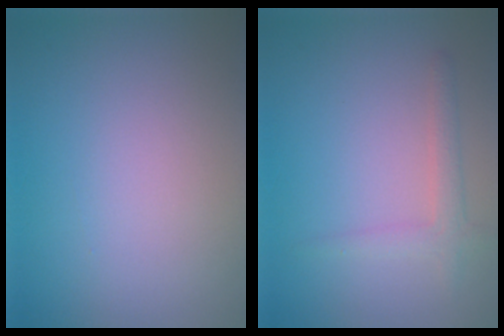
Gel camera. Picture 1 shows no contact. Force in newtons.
{"total": 2.0, "press": 1.9, "slide": 0.1}